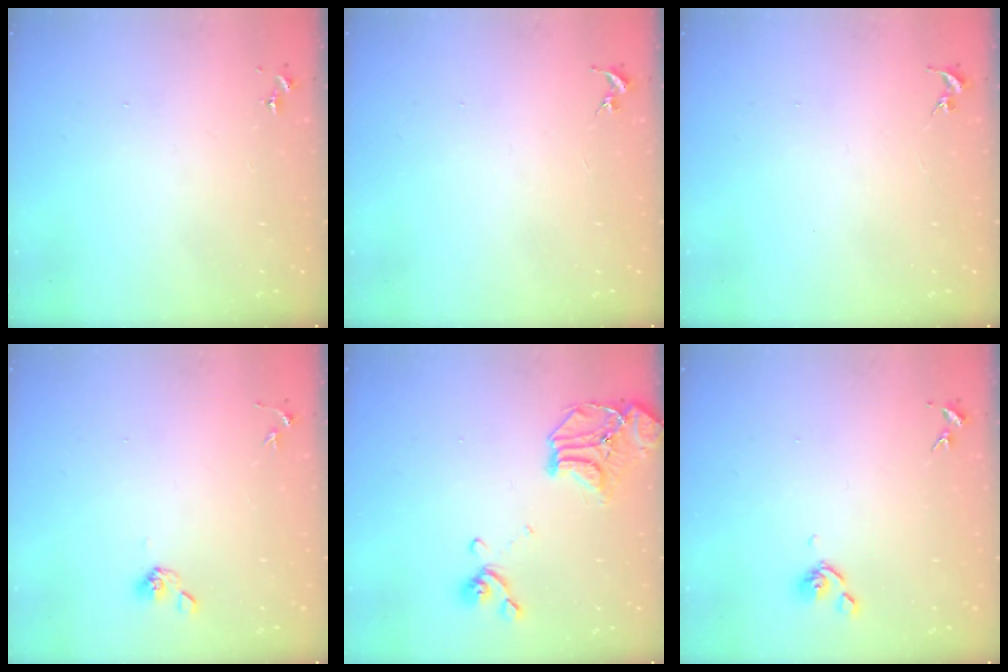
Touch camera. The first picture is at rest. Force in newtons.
{"total": 0.0}
{"total": 0.0}
{"total": 5.8, "press": 5.5, "slide": 1.8}
{"total": 16.9, "press": 16.8, "slide": 2.2}
{"total": 5.8, "press": 5.7, "slide": 1.1}